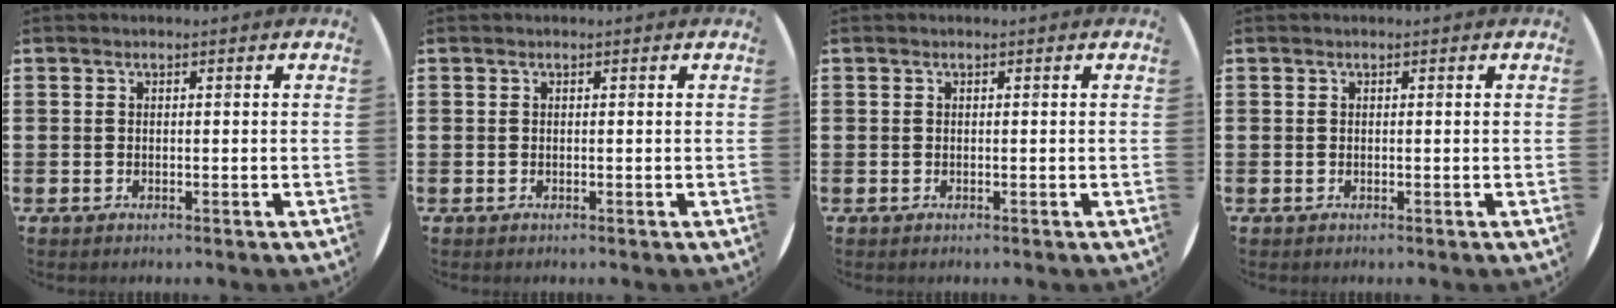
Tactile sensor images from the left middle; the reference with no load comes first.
{"total": 0.0}
{"total": 0.0}
{"total": 0.0}